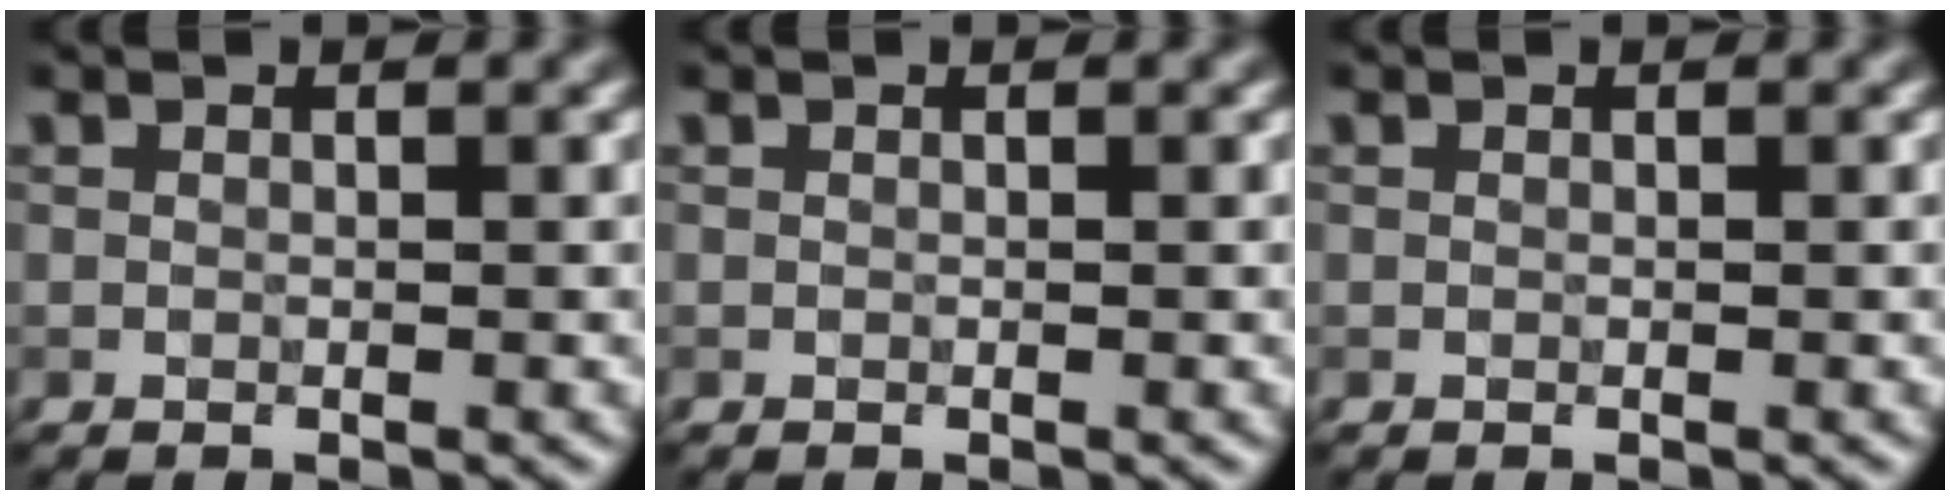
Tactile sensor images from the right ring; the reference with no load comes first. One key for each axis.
{"total": 0.0}
{"total": 0.0}